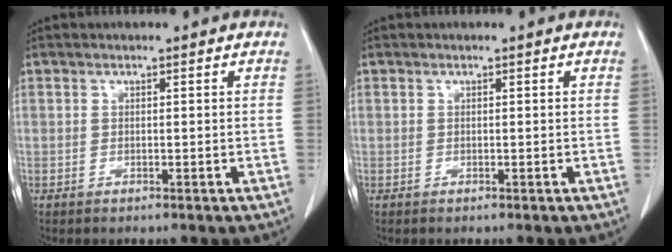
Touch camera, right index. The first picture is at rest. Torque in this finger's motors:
{"motor_torque": [0.00, 0.00, 0.00, 0.00]}